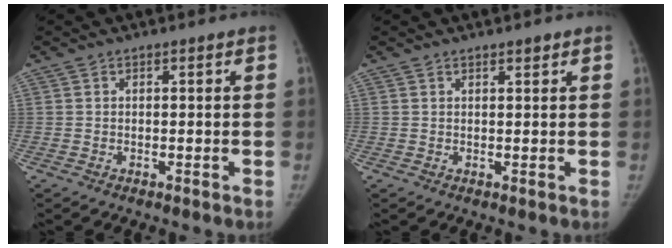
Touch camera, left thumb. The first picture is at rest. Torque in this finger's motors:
{"motor_torque": [0.07, 0.13, -0.38, 0.23, 0.04]}